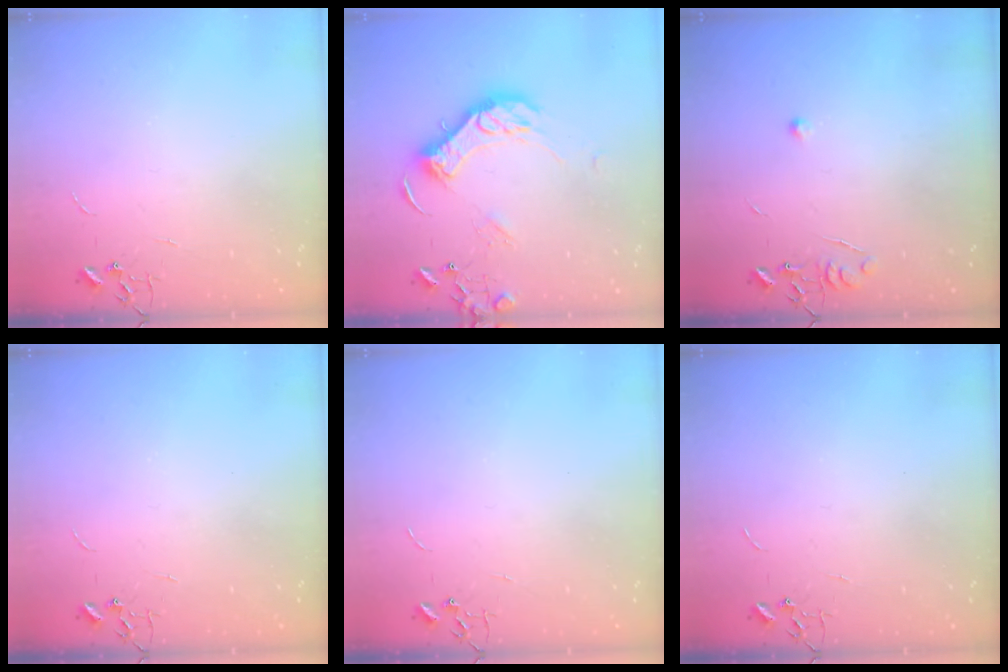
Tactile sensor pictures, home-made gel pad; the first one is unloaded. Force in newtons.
{"total": 14.1, "press": 14.1, "slide": 1.3}
{"total": 5.8, "press": 5.8, "slide": 0.8}
{"total": 0.0}
{"total": 0.0}
{"total": 0.0}